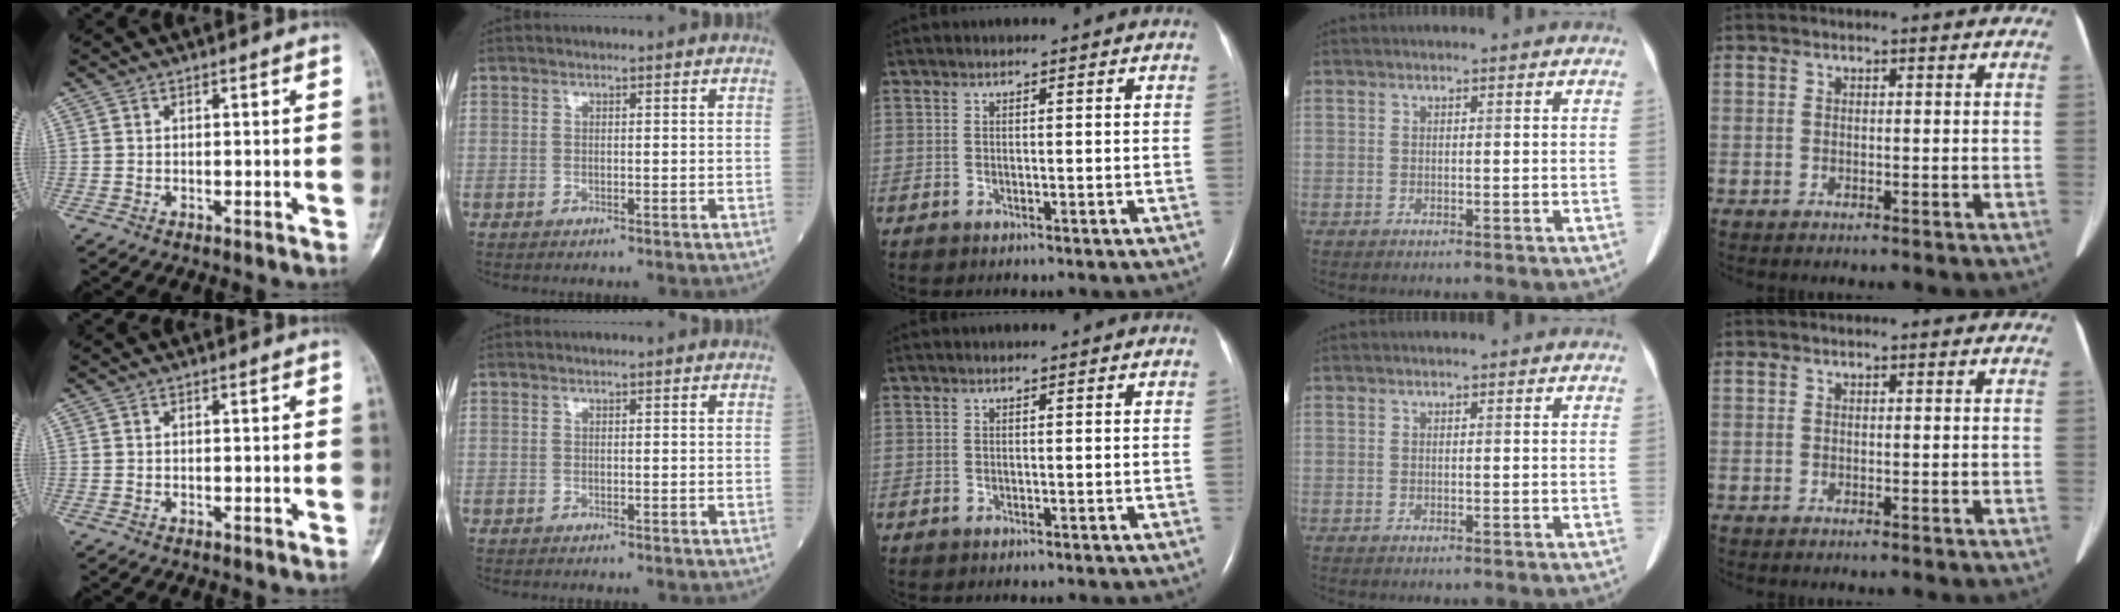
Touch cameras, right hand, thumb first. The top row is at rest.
{}